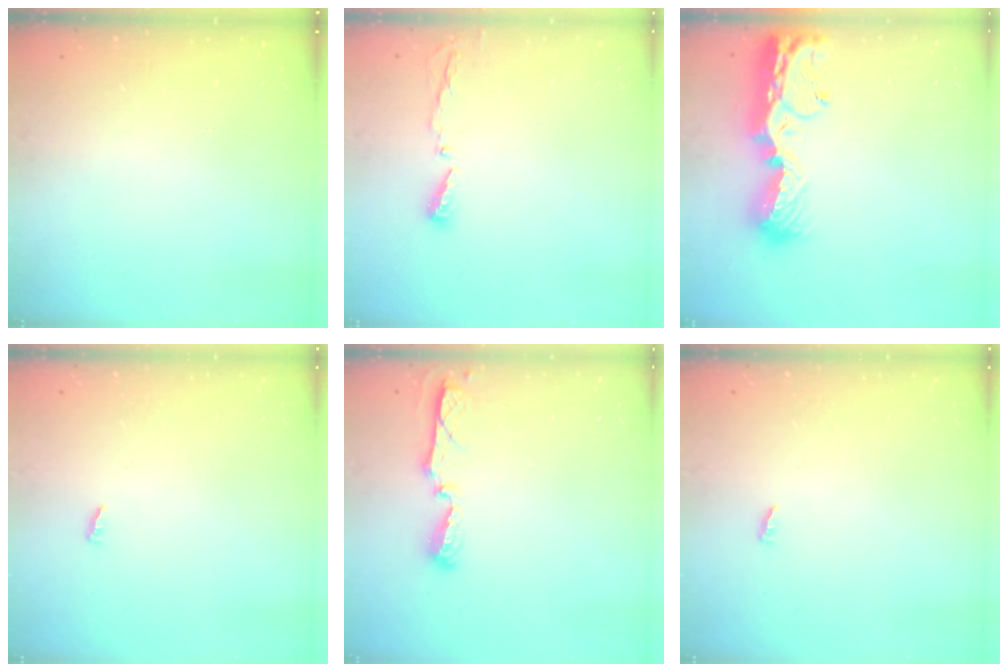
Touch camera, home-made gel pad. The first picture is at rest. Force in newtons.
{"total": 3.4, "press": 3.4, "slide": 0.4}
{"total": 15.0, "press": 15.0, "slide": 1.2}
{"total": 2.7, "press": 2.7, "slide": 0.2}
{"total": 5.6, "press": 5.5, "slide": 0.6}
{"total": 2.7, "press": 2.7, "slide": 0.2}